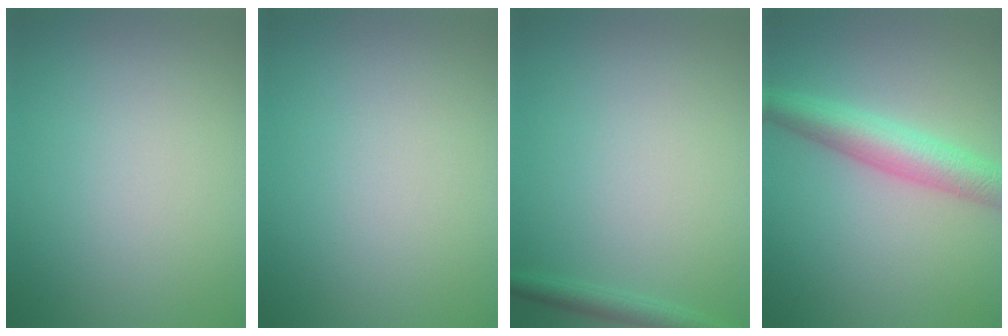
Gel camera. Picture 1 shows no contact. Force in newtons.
{"total": 0.0}
{"total": 1.6, "press": 1.6, "slide": 0.1}
{"total": 5.0, "press": 5.0, "slide": 0.1}